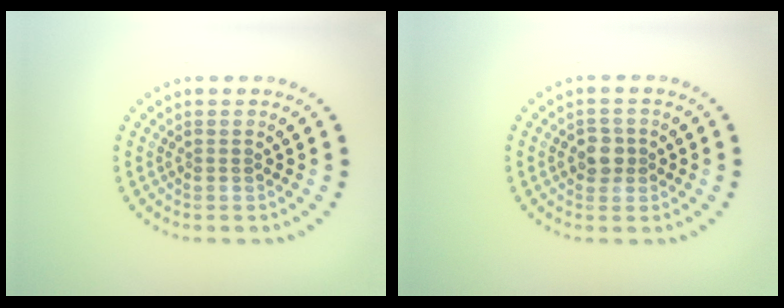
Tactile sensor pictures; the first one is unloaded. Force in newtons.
{"total": 1.9, "press": 1.8, "slide": 0.5}